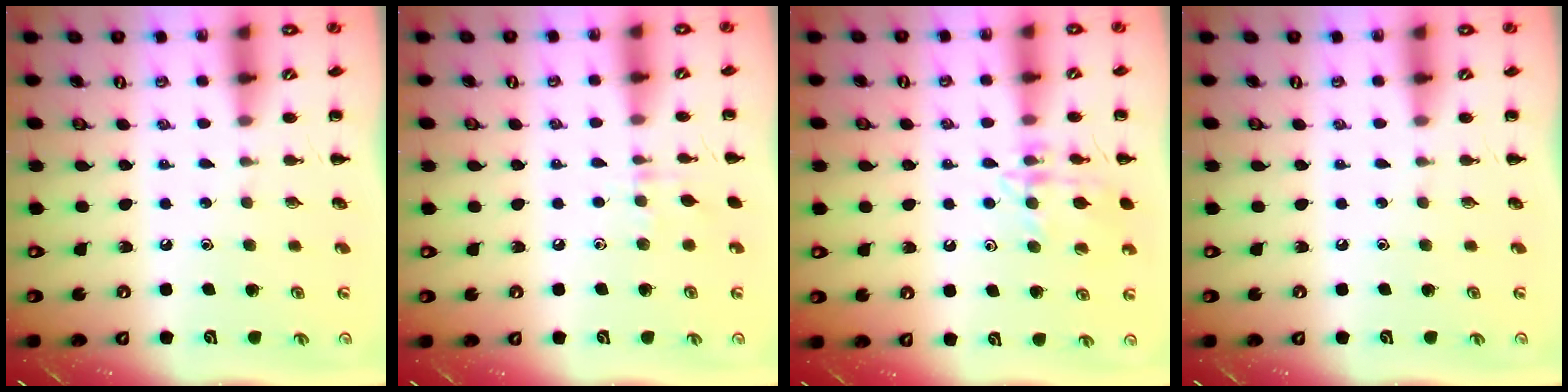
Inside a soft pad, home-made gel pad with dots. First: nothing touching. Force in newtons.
{"total": 5.8, "press": 5.7, "slide": 1.2}
{"total": 12.9, "press": 12.9, "slide": 0.8}
{"total": 0.0}